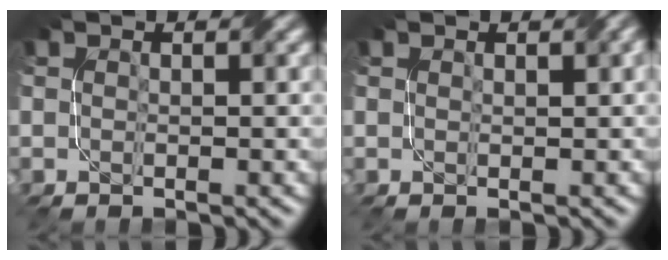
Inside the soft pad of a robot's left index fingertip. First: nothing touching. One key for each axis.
{"total": 1.0, "fx": 0.6, "fy": 0.1, "fz": 0.7, "tx": -0.008, "ty": 0.001, "tz": 0.010}